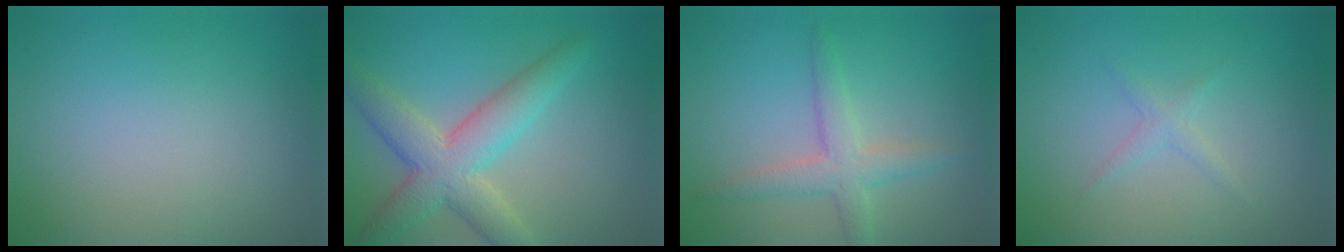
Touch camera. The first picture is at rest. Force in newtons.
{"total": 6.0, "press": 6.0, "slide": 0.2}
{"total": 3.0, "press": 3.0, "slide": 0.0}
{"total": 1.1, "press": 1.1, "slide": 0.1}